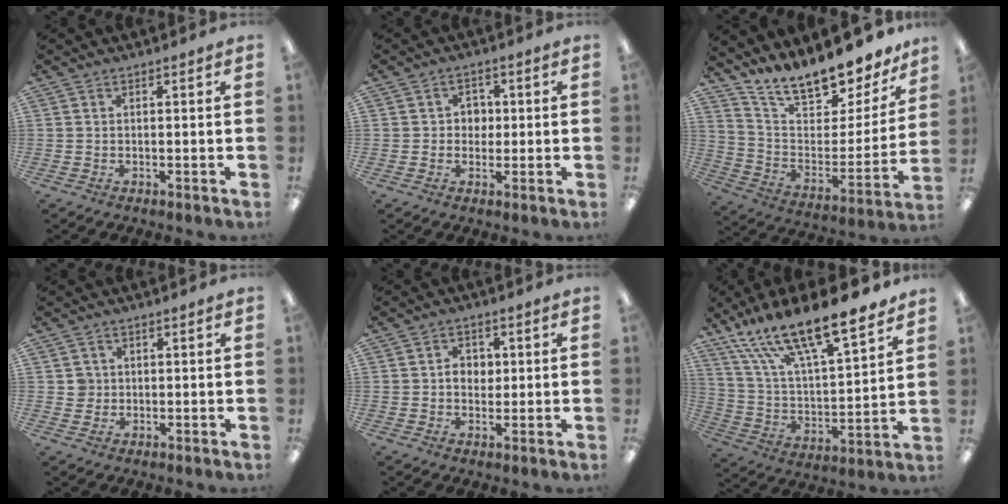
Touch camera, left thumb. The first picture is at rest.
{"total": 3.5, "force": [0.1, 3.3, 1.2], "torque": [-0.016, 0.005, -0.007]}
{"total": 15.4, "force": [13.9, 4.2, 5.3], "torque": [-0.100, -0.115, 0.241]}
{"total": 2.8, "force": [0.5, 2.8, 0.2], "torque": [-0.002, 0.003, 0.005]}
{"total": 4.0, "force": [0.3, 3.4, 2.1], "torque": [-0.029, 0.004, -0.001]}
{"total": 21.3, "force": [16.7, 5.6, 12.0], "torque": [-0.214, -0.107, 0.287]}